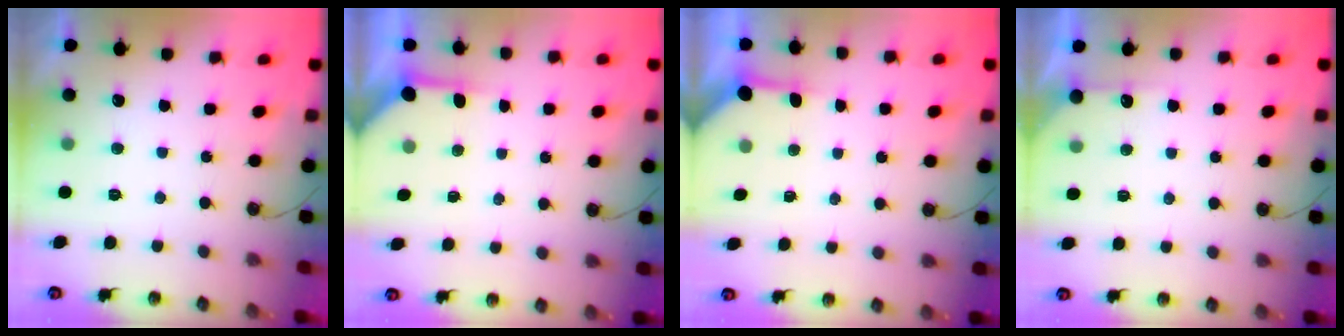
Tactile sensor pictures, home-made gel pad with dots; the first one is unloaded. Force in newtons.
{"total": 3.8, "press": 3.8, "slide": 0.4}
{"total": 3.6, "press": 3.5, "slide": 0.5}
{"total": 4.8, "press": 4.7, "slide": 0.6}